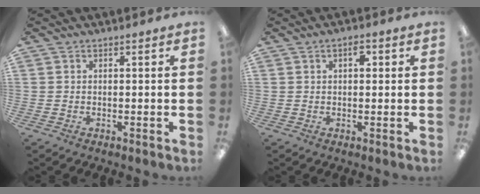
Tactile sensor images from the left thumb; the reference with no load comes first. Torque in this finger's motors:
{"motor_torque": [-0.22, -0.24, -0.30, 0.08, 0.00]}